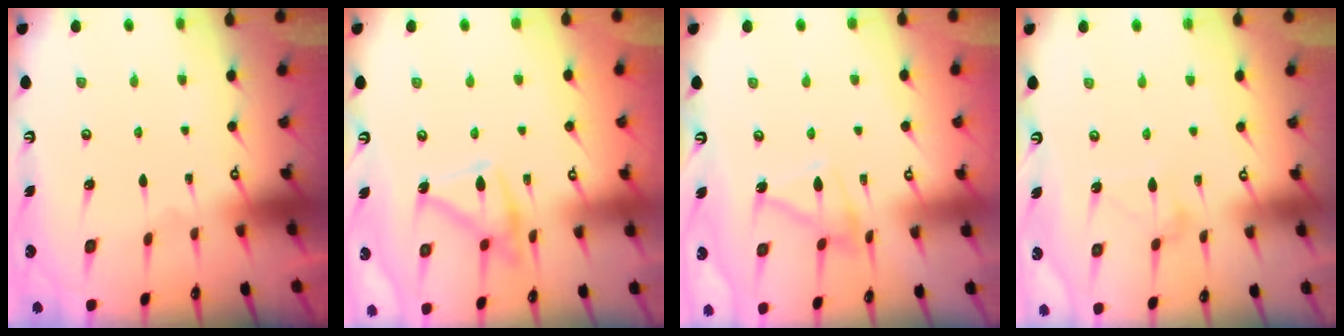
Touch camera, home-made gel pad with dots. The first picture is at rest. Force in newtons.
{"total": 14.3, "press": 14.3, "slide": 0.2}
{"total": 11.0, "press": 11.0, "slide": 0.8}
{"total": 7.8, "press": 7.8, "slide": 0.4}